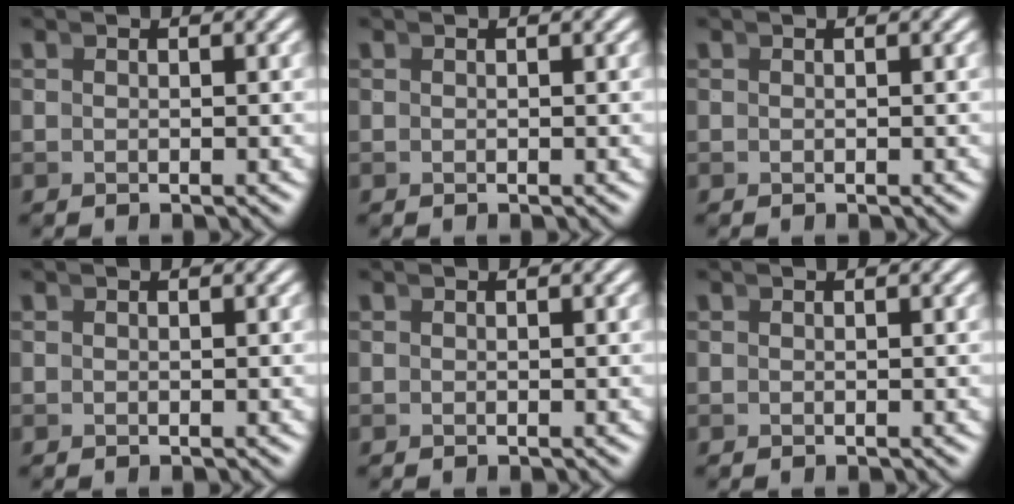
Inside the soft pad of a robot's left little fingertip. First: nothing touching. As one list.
[{"total": 0.0}, {"total": 0.0}, {"total": 0.0}, {"total": 0.0}, {"total": 0.0}]